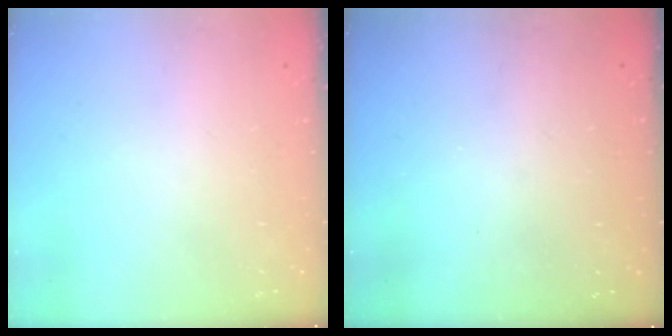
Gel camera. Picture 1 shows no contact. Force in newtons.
{"total": 3.3, "press": 3.3, "slide": 0.1}